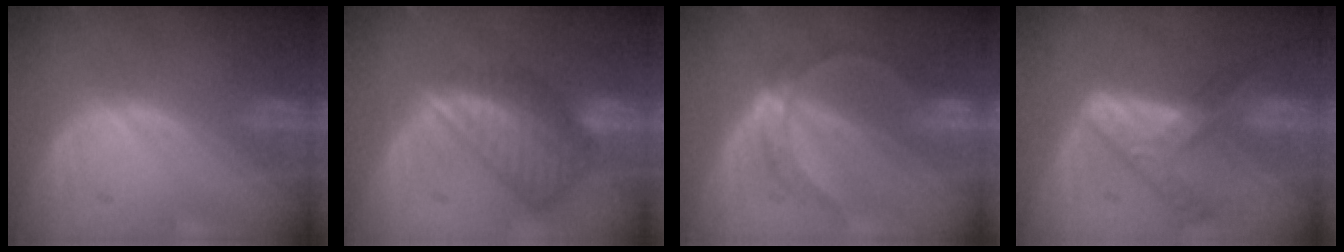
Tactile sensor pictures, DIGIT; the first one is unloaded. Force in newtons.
{"total": 8.8, "press": 7.7, "slide": 4.4}
{"total": 5.0, "press": 4.8, "slide": 1.5}
{"total": 7.2, "press": 6.1, "slide": 3.9}